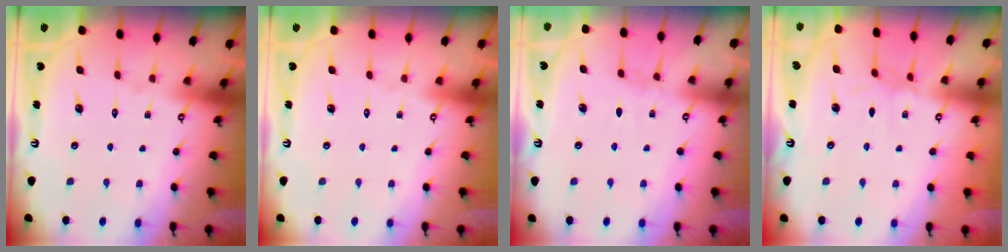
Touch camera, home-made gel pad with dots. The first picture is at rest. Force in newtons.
{"total": 0.0}
{"total": 2.6, "press": 2.6, "slide": 0.4}
{"total": 2.8, "press": 2.7, "slide": 0.5}